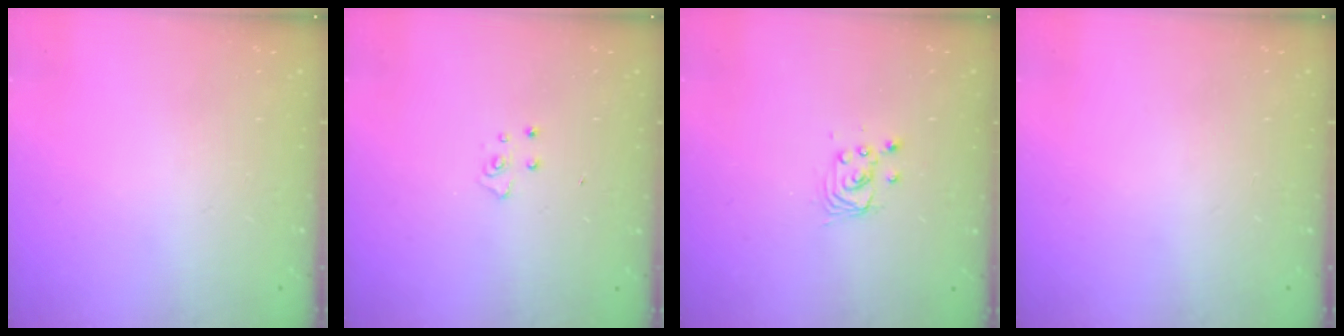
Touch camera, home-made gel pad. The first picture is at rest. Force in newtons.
{"total": 4.4, "press": 4.4, "slide": 0.3}
{"total": 2.7, "press": 2.7, "slide": 0.2}
{"total": 0.0}